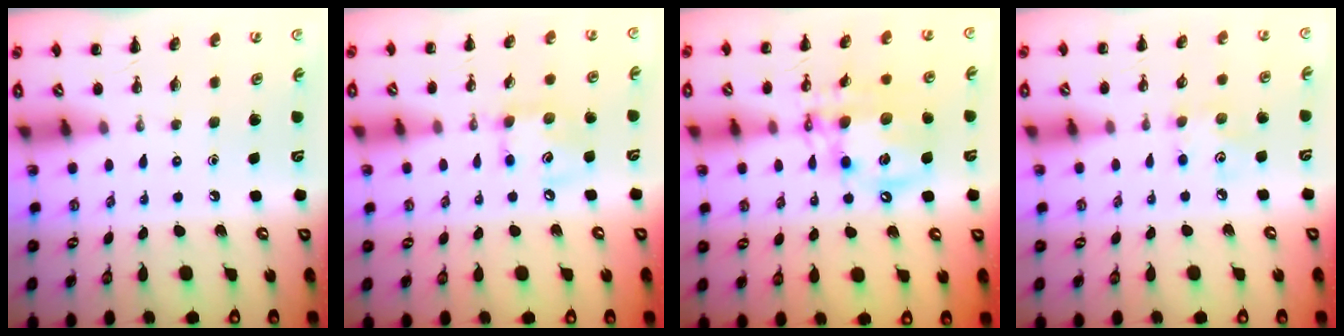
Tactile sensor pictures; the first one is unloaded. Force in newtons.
{"total": 7.8, "press": 7.8, "slide": 0.6}
{"total": 14.1, "press": 13.8, "slide": 3.0}
{"total": 3.6, "press": 3.6, "slide": 0.7}